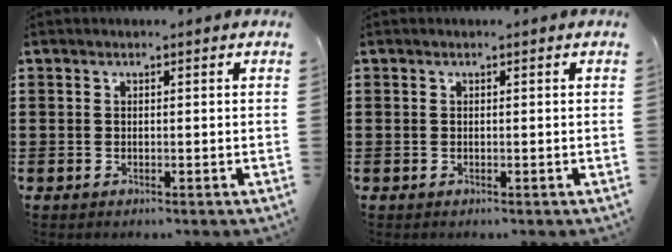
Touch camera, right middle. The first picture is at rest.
{"total": 0.0}